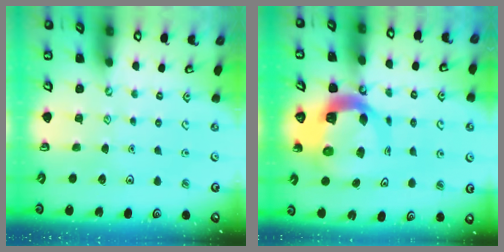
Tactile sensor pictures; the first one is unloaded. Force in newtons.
{"total": 10.2, "press": 10.1, "slide": 1.3}